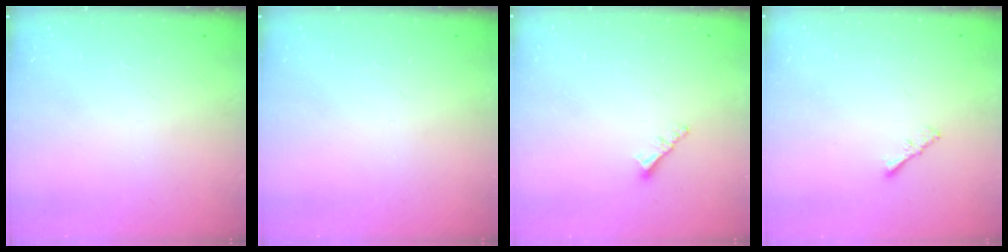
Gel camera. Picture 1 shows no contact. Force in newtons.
{"total": 0.0}
{"total": 2.3, "press": 2.3, "slide": 0.3}
{"total": 1.3, "press": 1.2, "slide": 0.4}